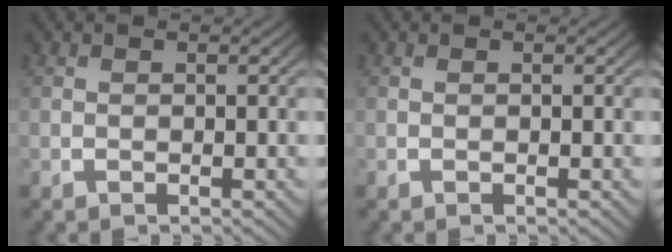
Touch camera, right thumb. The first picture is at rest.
{"total": 0.0}